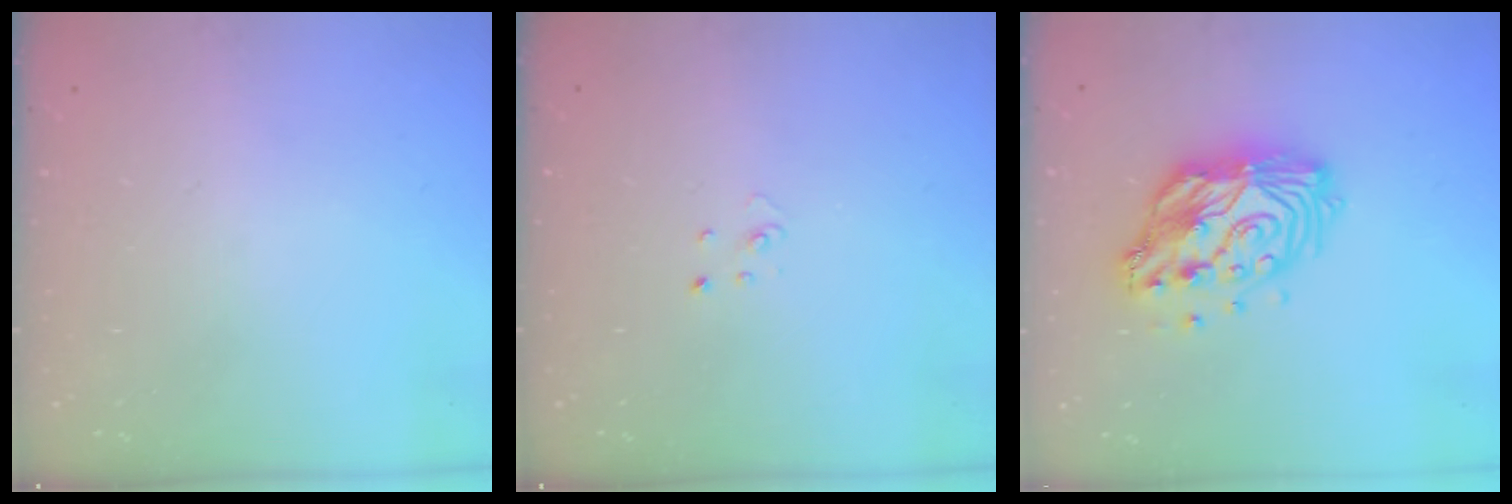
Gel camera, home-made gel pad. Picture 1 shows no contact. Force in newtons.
{"total": 1.9, "press": 1.9, "slide": 0.2}
{"total": 15.4, "press": 15.4, "slide": 1.4}